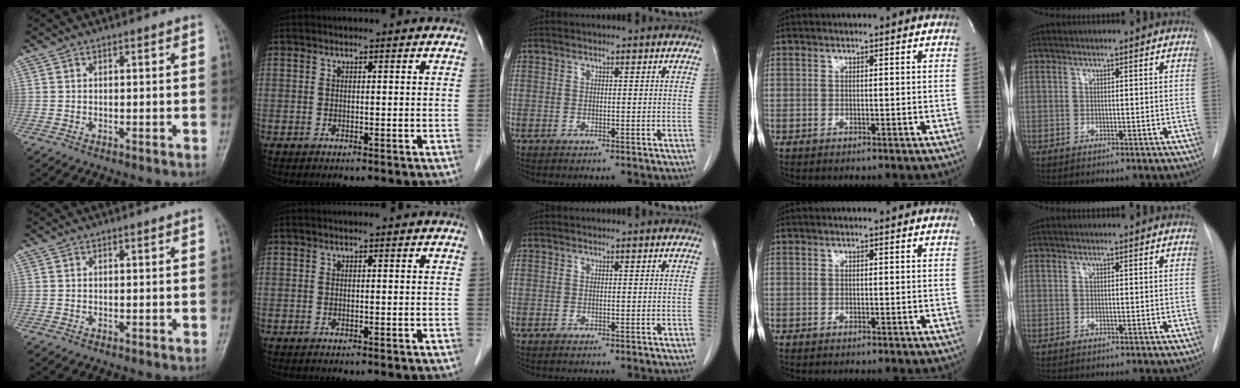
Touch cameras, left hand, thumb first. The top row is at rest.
{}